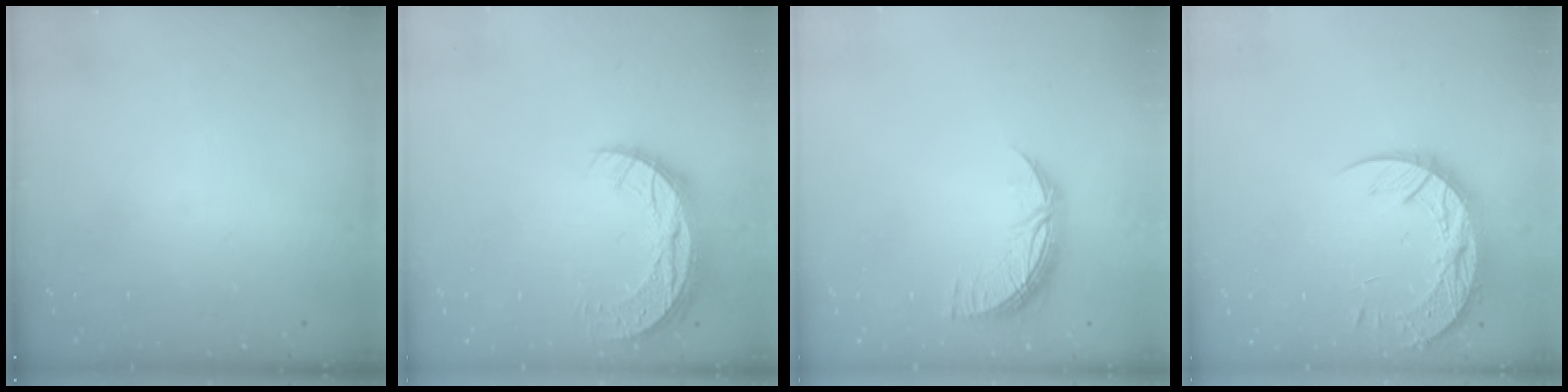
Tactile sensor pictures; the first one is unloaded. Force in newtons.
{"total": 11.7, "press": 11.6, "slide": 0.8}
{"total": 9.7, "press": 9.7, "slide": 0.4}
{"total": 13.9, "press": 13.8, "slide": 1.0}